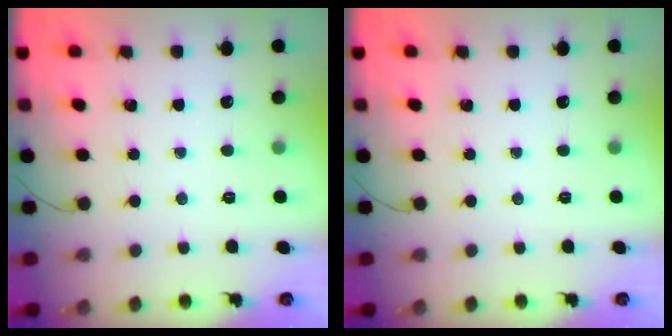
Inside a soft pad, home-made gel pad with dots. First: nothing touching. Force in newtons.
{"total": 0.0}